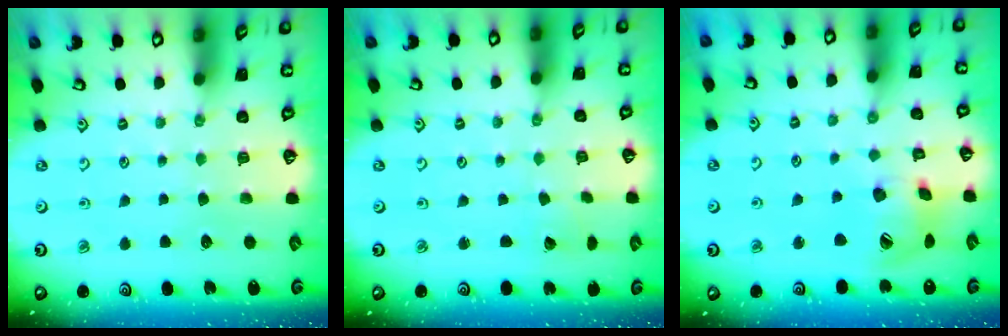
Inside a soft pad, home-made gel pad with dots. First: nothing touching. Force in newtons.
{"total": 1.8, "press": 1.8, "slide": 0.1}
{"total": 14.8, "press": 14.6, "slide": 2.3}